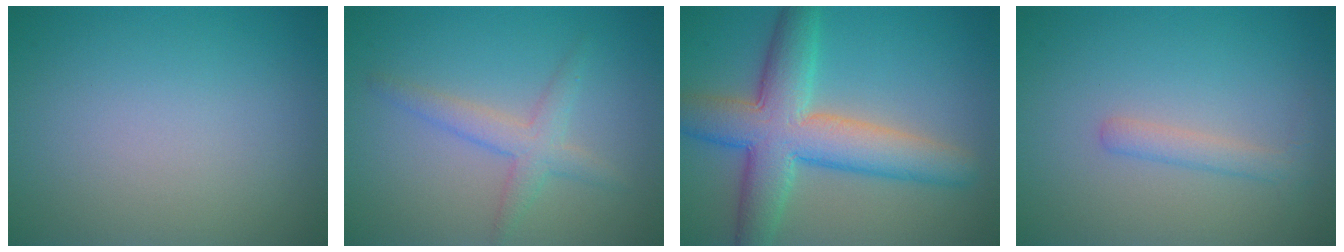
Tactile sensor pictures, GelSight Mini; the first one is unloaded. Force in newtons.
{"total": 2.6, "press": 2.6, "slide": 0.2}
{"total": 8.5, "press": 8.5, "slide": 0.4}
{"total": 1.6, "press": 1.6, "slide": 0.0}